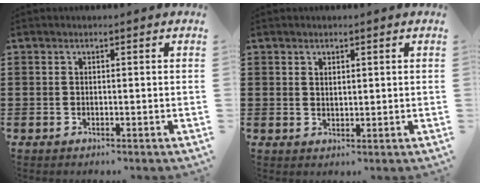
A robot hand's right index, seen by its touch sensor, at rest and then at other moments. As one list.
[{"total": 1.2, "force": [1.0, 0.5, 0.3], "torque": [-0.007, 0.004, 0.018]}]